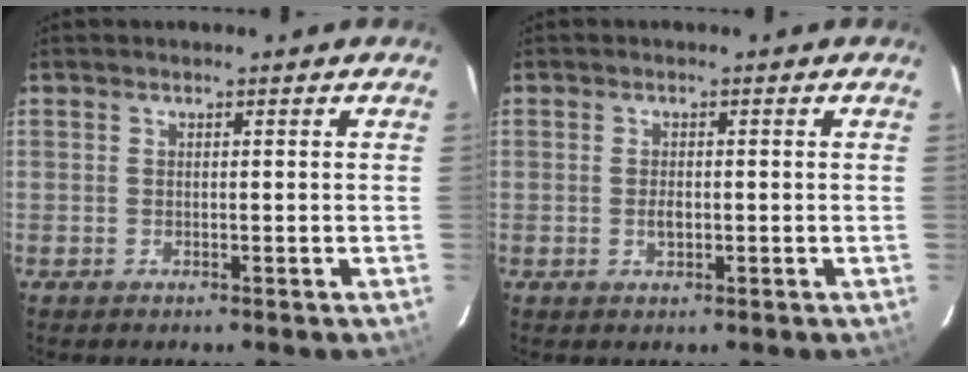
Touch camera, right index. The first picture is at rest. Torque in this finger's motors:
{"motor_torque": [0.50, 0.45, 0.18, 0.02]}